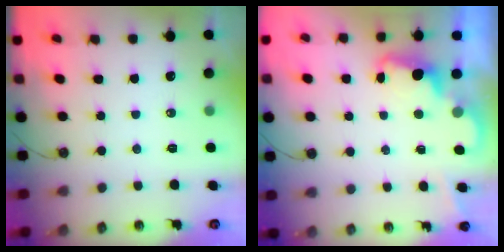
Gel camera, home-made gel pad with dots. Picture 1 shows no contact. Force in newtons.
{"total": 2.5, "press": 2.4, "slide": 0.5}